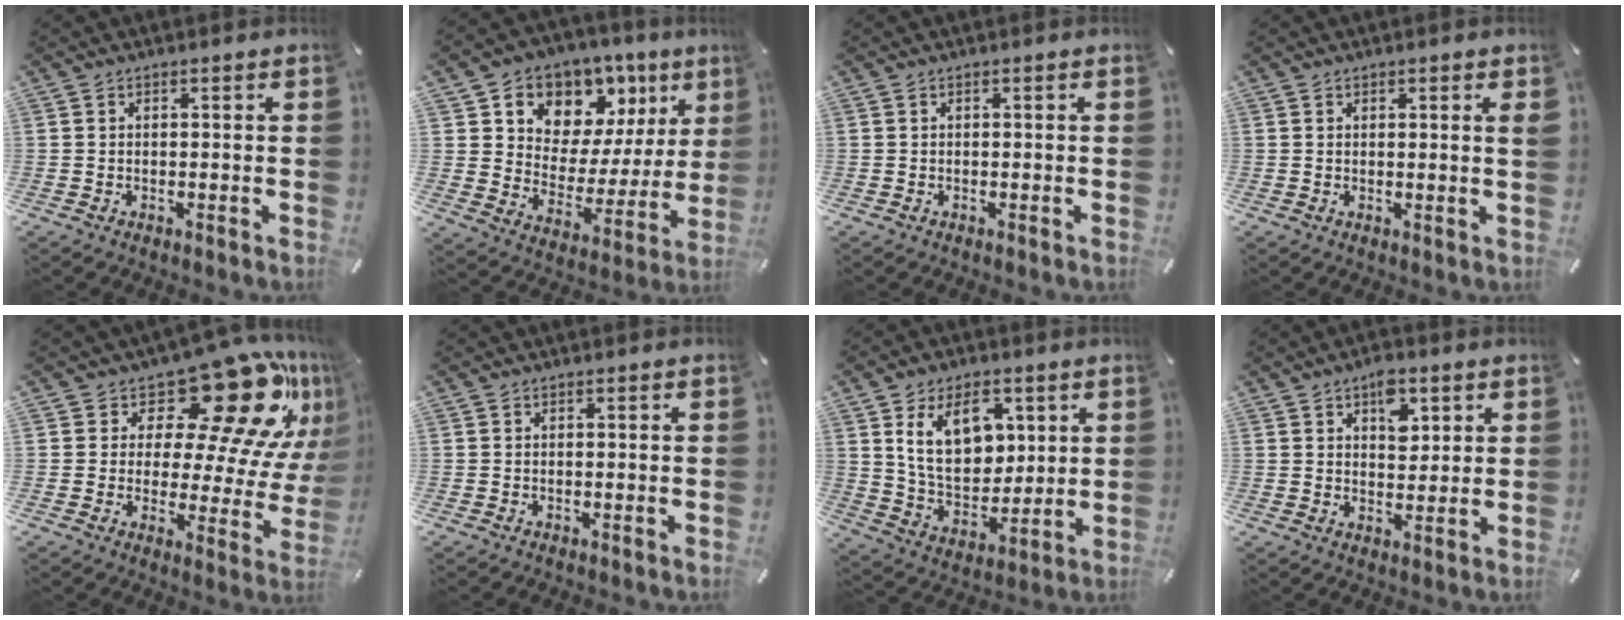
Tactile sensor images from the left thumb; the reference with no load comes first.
{"total": 9.4, "force": [6.0, 7.2, 0.7], "torque": [-0.011, -0.080, 0.108]}
{"total": 0.0}
{"total": 1.2, "force": [0.6, 0.0, 1.0], "torque": [-0.013, -0.003, 0.008]}
{"total": 20.7, "force": [13.7, 8.6, 12.9], "torque": [-0.167, -0.116, 0.221]}
{"total": 0.0}
{"total": 14.8, "force": [5.9, 10.2, 8.9], "torque": [-0.163, -0.014, 0.109]}
{"total": 7.1, "force": [3.4, 4.4, 4.3], "torque": [-0.047, -0.010, 0.054]}